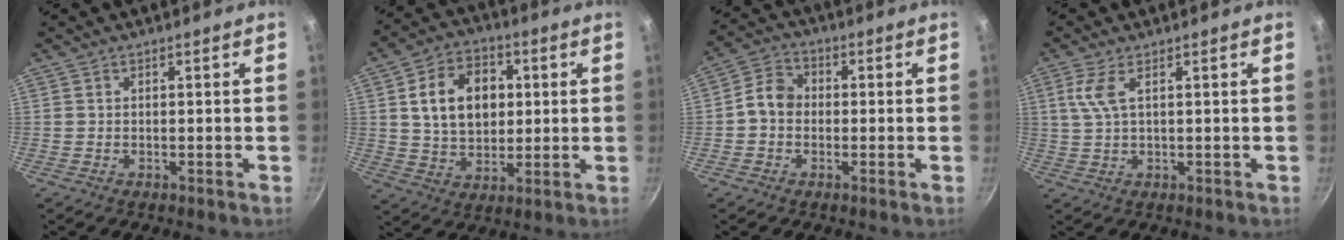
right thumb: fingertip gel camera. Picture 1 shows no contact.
{"total": 13.8, "force": [2.5, 10.0, 9.2], "torque": [-0.126, 0.005, 0.040]}
{"total": 5.8, "force": [-0.5, 4.8, 3.3], "torque": [-0.035, 0.020, -0.027]}
{"total": 4.3, "force": [1.4, 1.4, 3.8], "torque": [-0.092, 0.005, 0.030]}